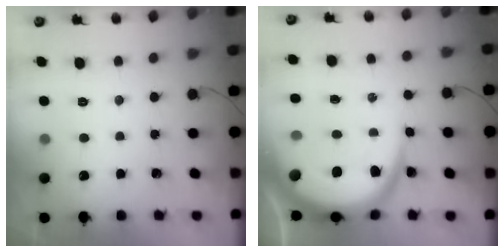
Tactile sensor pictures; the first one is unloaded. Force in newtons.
{"total": 15.0, "press": 14.9, "slide": 1.3}